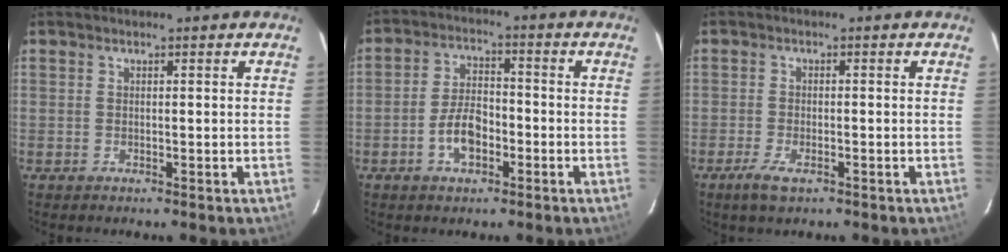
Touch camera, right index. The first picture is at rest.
{"total": 6.6, "force": [-2.8, 3.5, 4.9], "torque": [-0.098, 0.013, -0.046]}
{"total": 4.0, "force": [-2.5, 1.4, 2.8], "torque": [-0.069, -0.008, -0.047]}